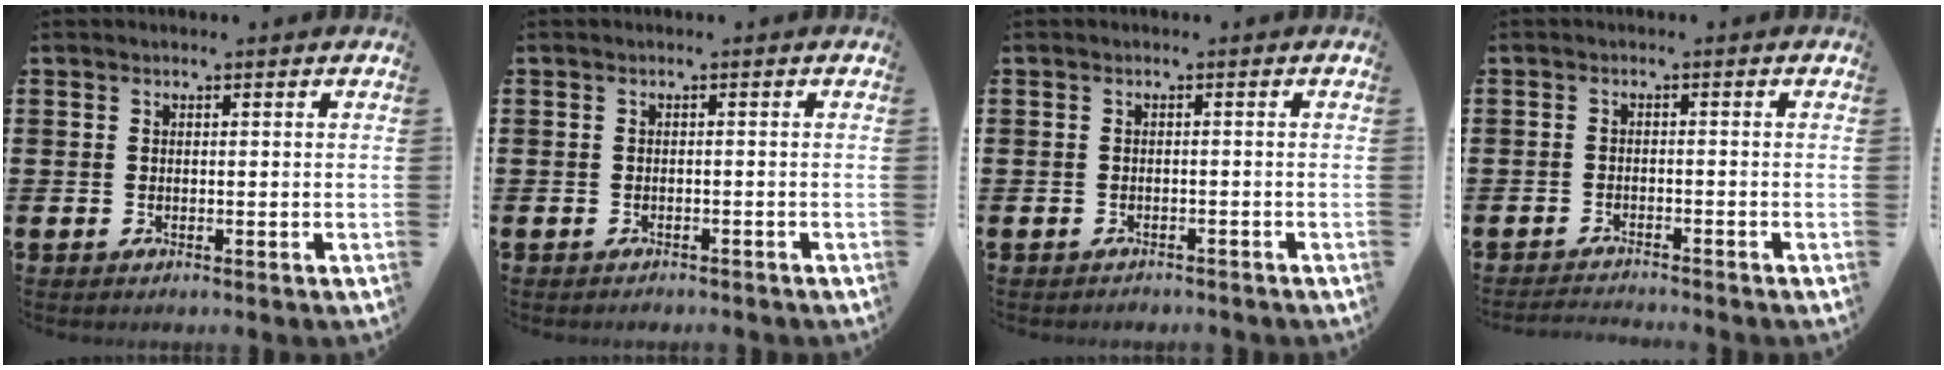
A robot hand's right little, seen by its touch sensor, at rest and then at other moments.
{"total": 0.6, "force": [-0.6, 0.1, 0.0], "torque": [-0.003, -0.002, -0.012]}
{"total": 0.8, "force": [-0.8, 0.1, 0.0], "torque": [-0.002, 0.000, -0.017]}
{"total": 1.5, "force": [-1.5, -0.1, 0.1], "torque": [-0.003, 0.004, -0.029]}